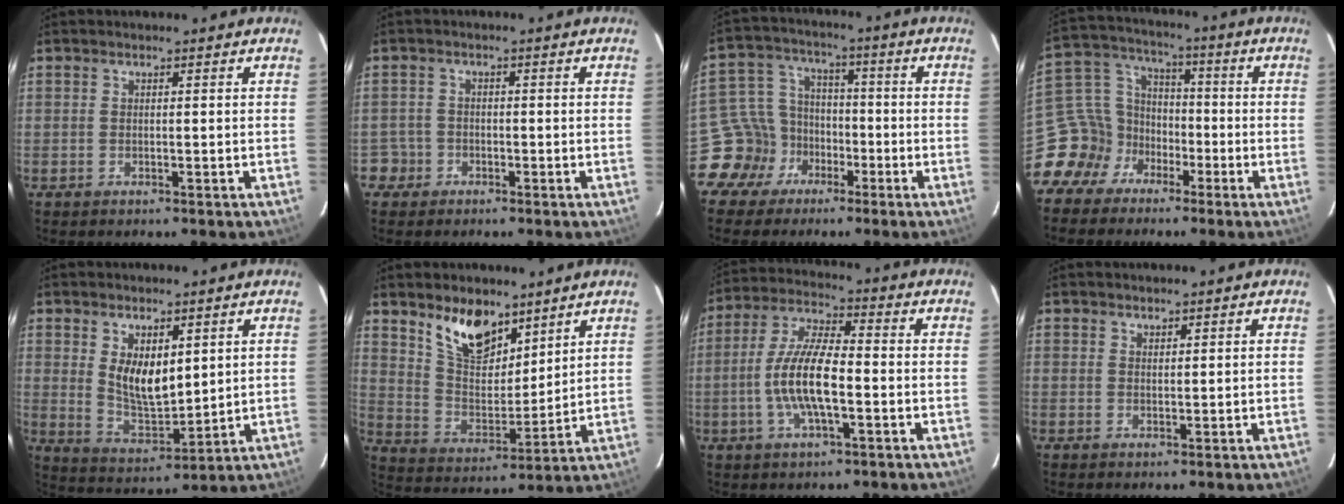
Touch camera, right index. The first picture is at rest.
{"total": 3.1, "force": [-1.6, 2.7, -0.3], "torque": [0.009, 0.022, -0.028]}
{"total": 9.8, "force": [-5.4, 8.0, 1.2], "torque": [-0.037, 0.037, -0.094]}
{"total": 10.6, "force": [-6.4, 8.1, 2.5], "torque": [-0.067, 0.044, -0.121]}
{"total": 9.2, "force": [3.0, 4.7, 7.3], "torque": [-0.127, -0.009, 0.071]}
{"total": 12.1, "force": [8.5, 5.7, 6.4], "torque": [-0.118, 0.001, 0.164]}
{"total": 11.2, "force": [-2.5, 3.2, 10.4], "torque": [-0.214, 0.004, -0.049]}
{"total": 1.2, "force": [1.0, 0.6, 0.1], "torque": [-0.001, 0.002, 0.018]}